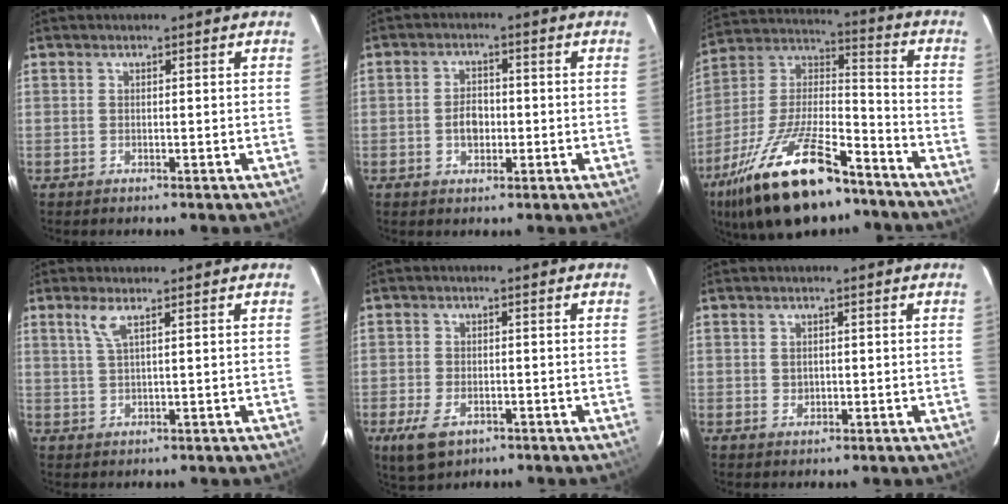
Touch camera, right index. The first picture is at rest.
{"total": 4.2, "force": [-0.8, 2.9, 2.9], "torque": [-0.052, 0.007, -0.010]}
{"total": 25.0, "force": [-16.2, 9.3, 16.7], "torque": [-0.325, -0.011, -0.271]}
{"total": 2.7, "force": [1.5, 0.1, 2.3], "torque": [-0.050, 0.002, 0.034]}
{"total": 6.9, "force": [-3.6, 4.0, 4.3], "torque": [-0.107, -0.017, -0.061]}
{"total": 1.4, "force": [0.1, 1.3, 0.5], "torque": [-0.006, 0.002, 0.002]}